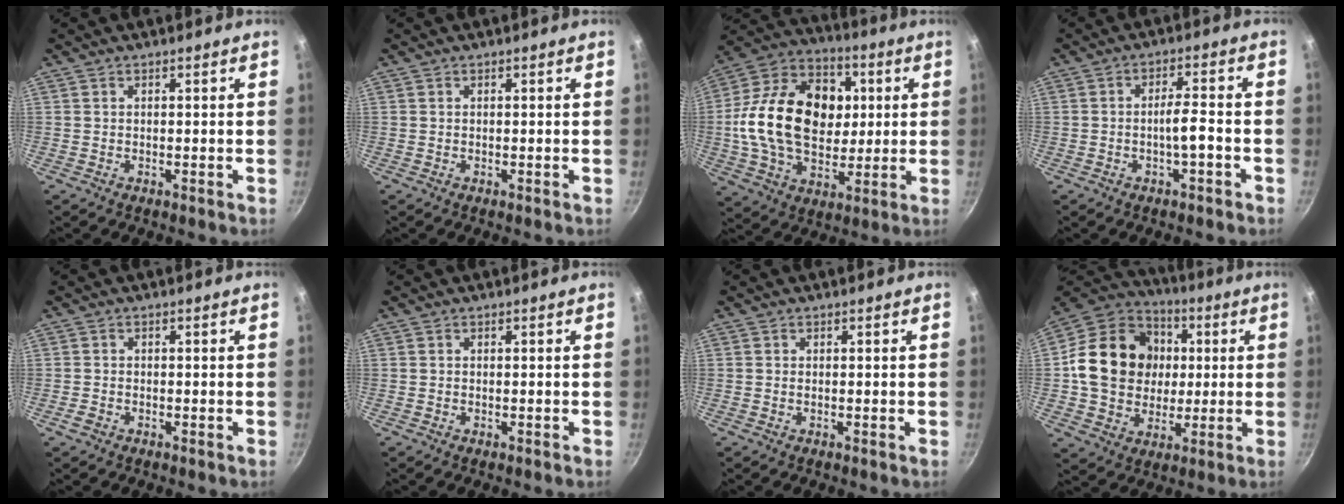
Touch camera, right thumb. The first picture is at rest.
{"total": 0.0}
{"total": 24.7, "force": [2.2, 17.5, 17.3], "torque": [-0.273, 0.021, 0.031]}
{"total": 4.4, "force": [-2.0, 1.1, 3.8], "torque": [-0.060, 0.024, -0.032]}
{"total": 1.2, "force": [-0.7, 0.8, 0.6], "torque": [-0.014, 0.002, -0.015]}
{"total": 0.0}
{"total": 0.0}
{"total": 20.2, "force": [1.8, 16.9, 10.9], "torque": [-0.167, 0.024, 0.028]}